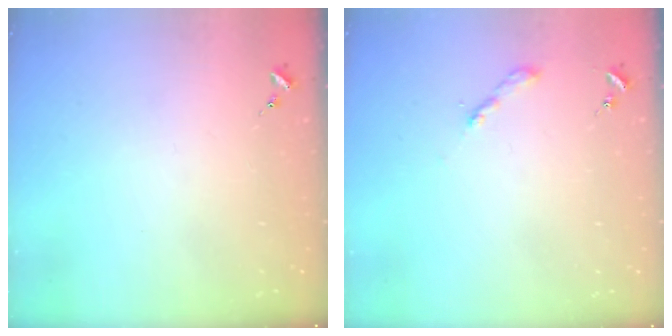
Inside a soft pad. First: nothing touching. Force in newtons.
{"total": 2.0, "press": 2.0, "slide": 0.2}